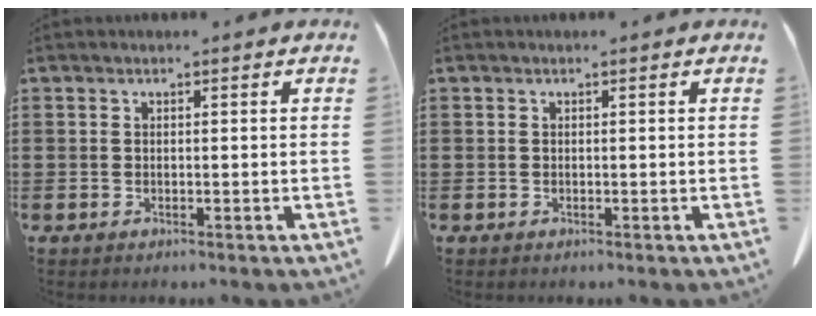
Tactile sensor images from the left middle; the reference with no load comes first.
{"total": 0.0}